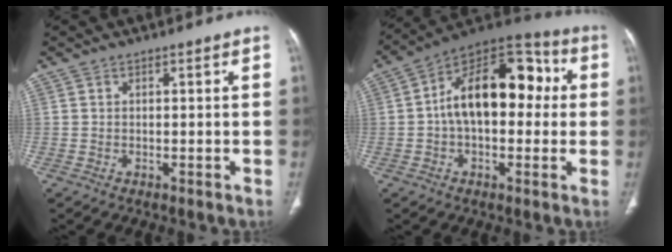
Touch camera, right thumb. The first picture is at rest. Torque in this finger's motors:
{"motor_torque": [2.08, 2.93, 1.73, -0.26, 0.21]}